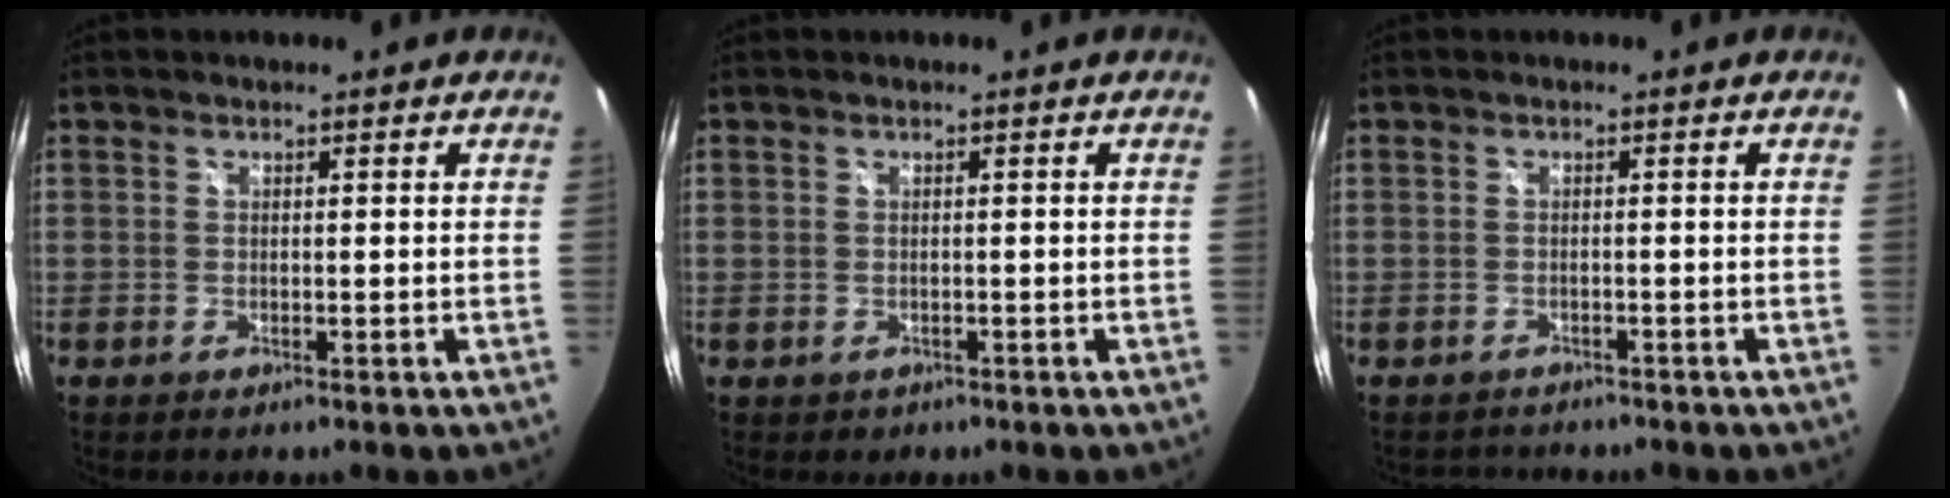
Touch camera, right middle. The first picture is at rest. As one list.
[{"total": 1.3, "force": [-0.5, 1.1, 0.3], "torque": [-0.008, -0.004, -0.005]}, {"total": 3.6, "force": [-3.3, 1.4, 0.4], "torque": [-0.012, -0.004, -0.050]}]